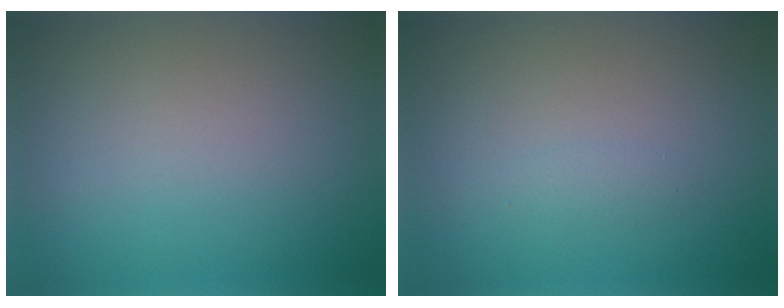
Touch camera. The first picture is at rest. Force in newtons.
{"total": 0.6, "press": 0.6, "slide": 0.0}